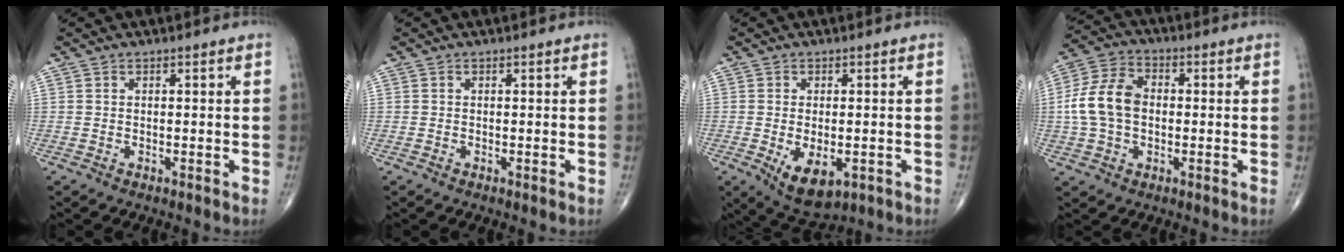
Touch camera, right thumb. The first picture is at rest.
{"total": 0.0}
{"total": 8.0, "force": [-2.4, 4.2, 6.4], "torque": [-0.098, -0.010, -0.025]}
{"total": 10.8, "force": [-0.2, 7.5, 7.8], "torque": [-0.151, 0.027, -0.011]}